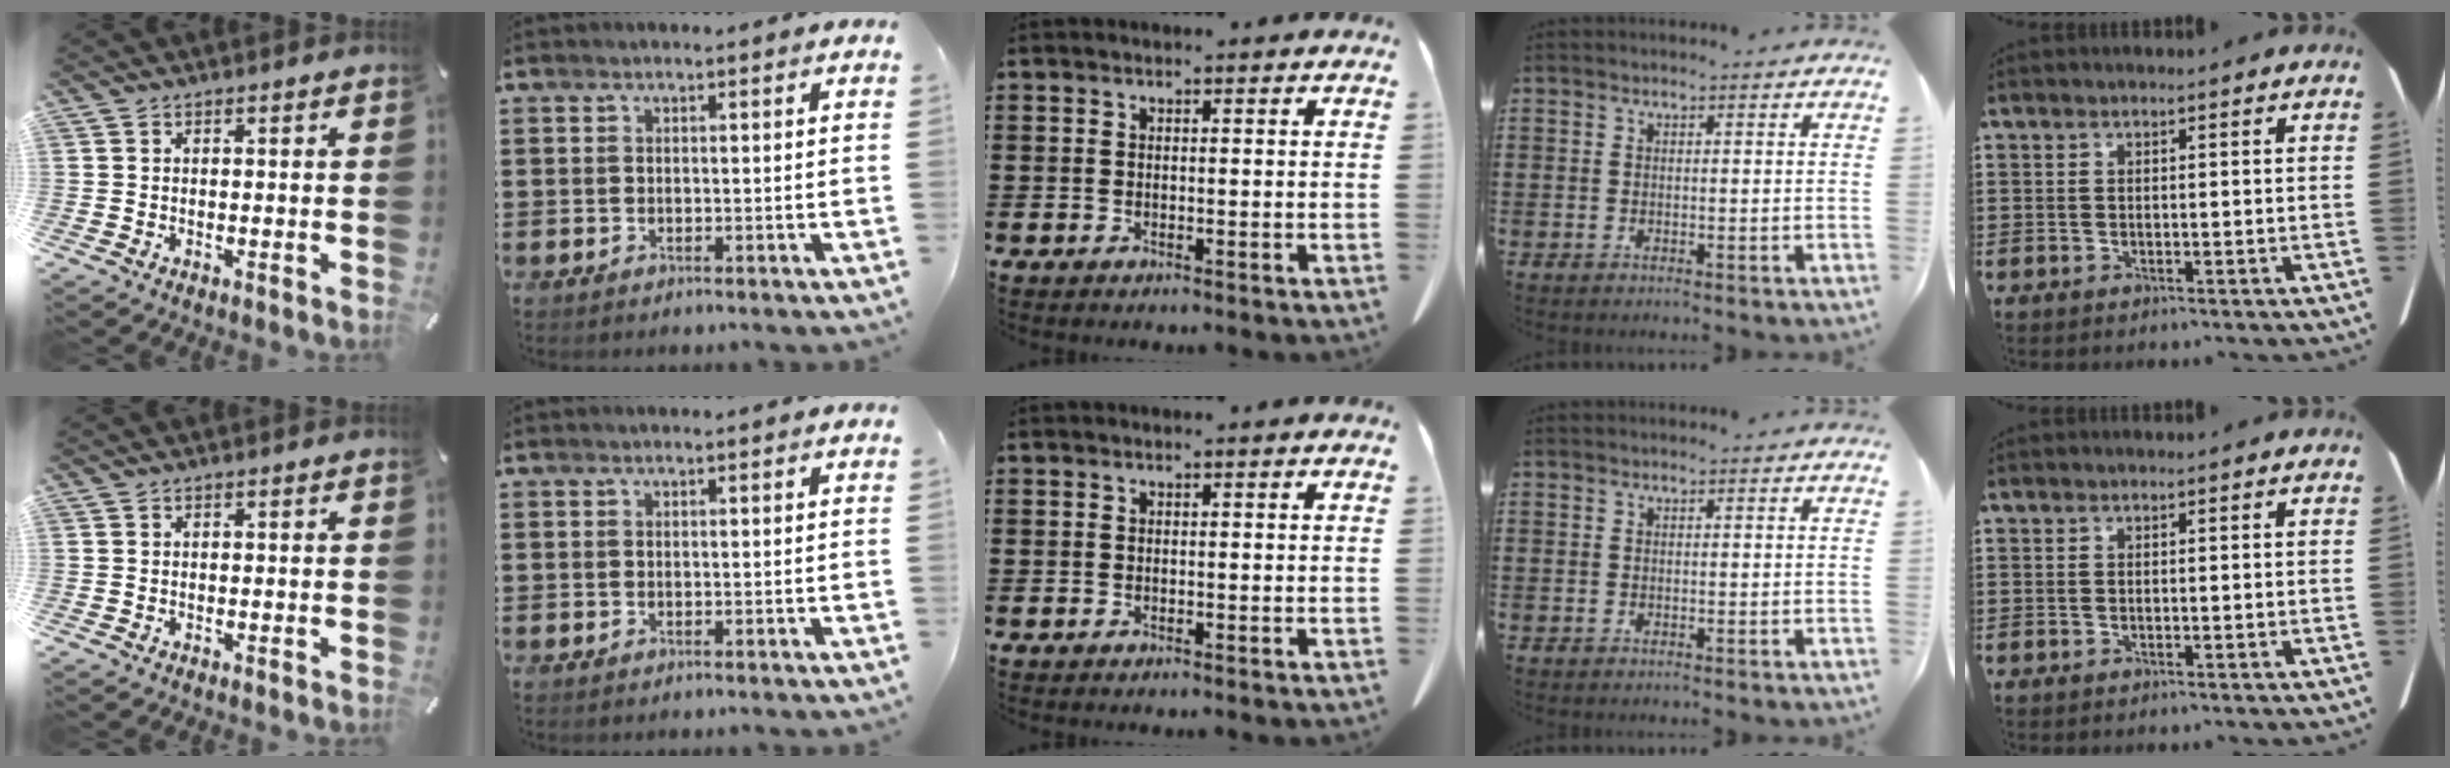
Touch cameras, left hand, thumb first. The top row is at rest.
{}